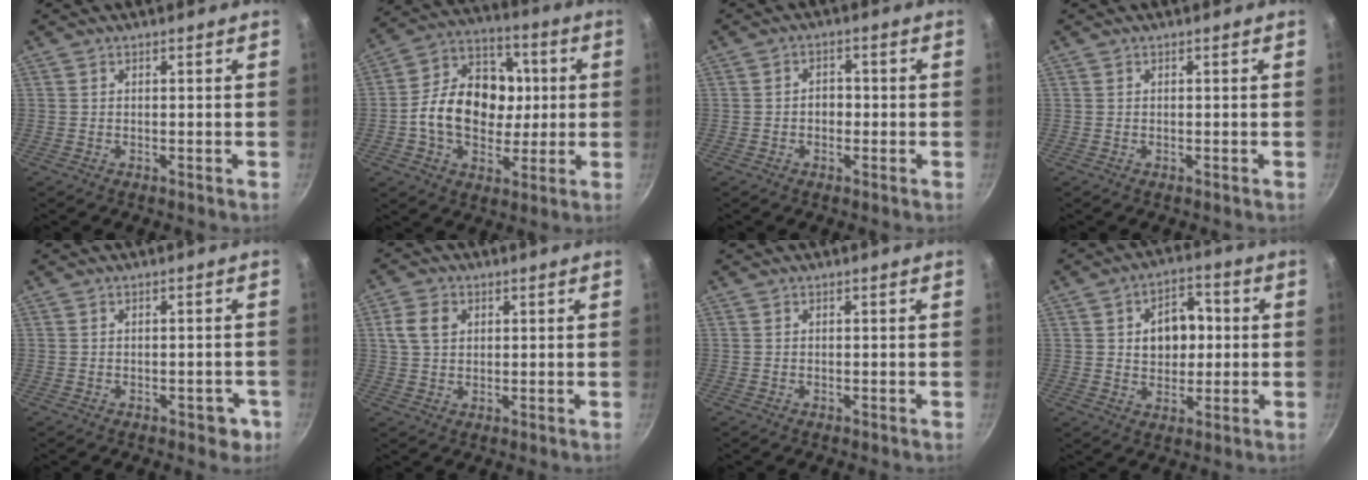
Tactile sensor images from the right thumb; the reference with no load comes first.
{"total": 18.0, "force": [-0.3, 13.6, 11.9], "torque": [-0.158, 0.026, -0.019]}
{"total": 3.0, "force": [-0.4, 2.3, 1.9], "torque": [-0.012, 0.012, -0.009]}
{"total": 0.0}
{"total": 3.3, "force": [-1.4, 2.0, 2.2], "torque": [-0.005, 0.020, -0.005]}
{"total": 5.3, "force": [1.6, 4.0, 3.2], "torque": [-0.047, 0.003, 0.027]}
{"total": 0.0}
{"total": 10.0, "force": [1.2, 7.2, 6.9], "torque": [-0.064, 0.009, 0.016]}